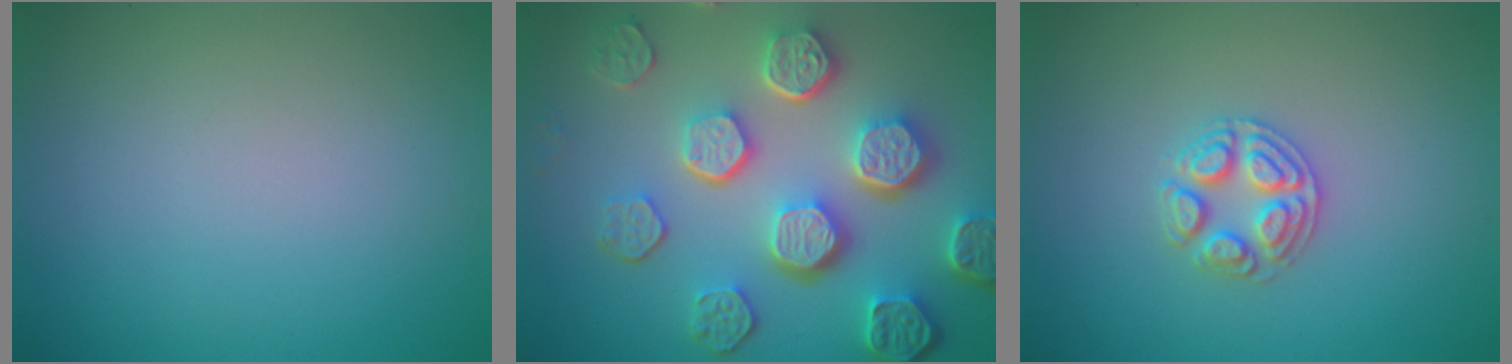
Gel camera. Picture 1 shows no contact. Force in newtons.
{"total": 8.5, "press": 6.2, "slide": 5.8}
{"total": 2.6, "press": 2.5, "slide": 0.5}